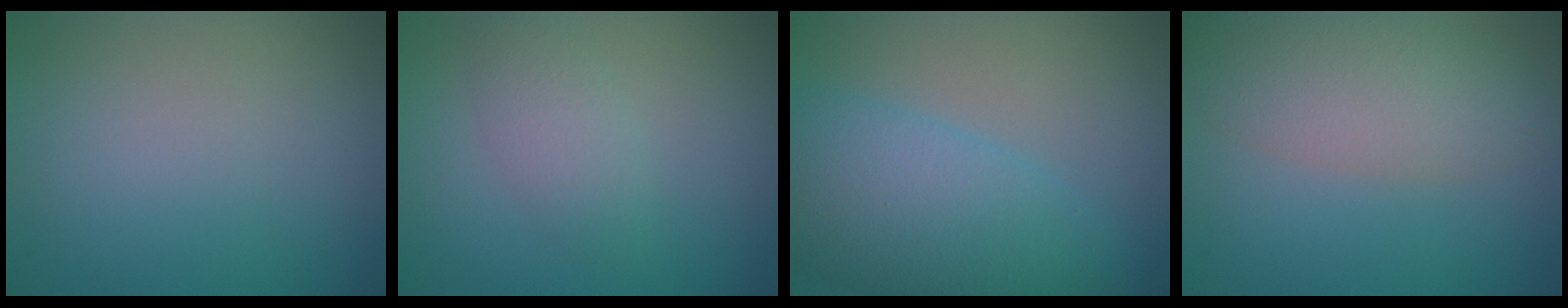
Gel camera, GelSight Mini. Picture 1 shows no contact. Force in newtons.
{"total": 2.4, "press": 2.4, "slide": 0.1}
{"total": 7.6, "press": 7.6, "slide": 0.3}
{"total": 5.4, "press": 5.4, "slide": 0.3}